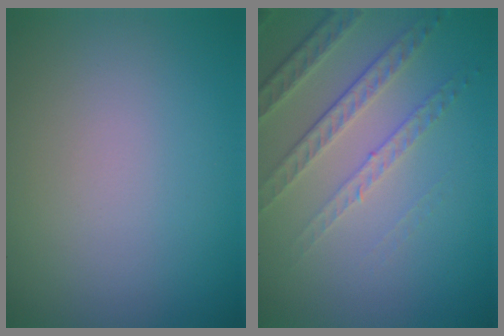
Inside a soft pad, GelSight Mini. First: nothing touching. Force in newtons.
{"total": 4.6, "press": 3.2, "slide": 3.3}